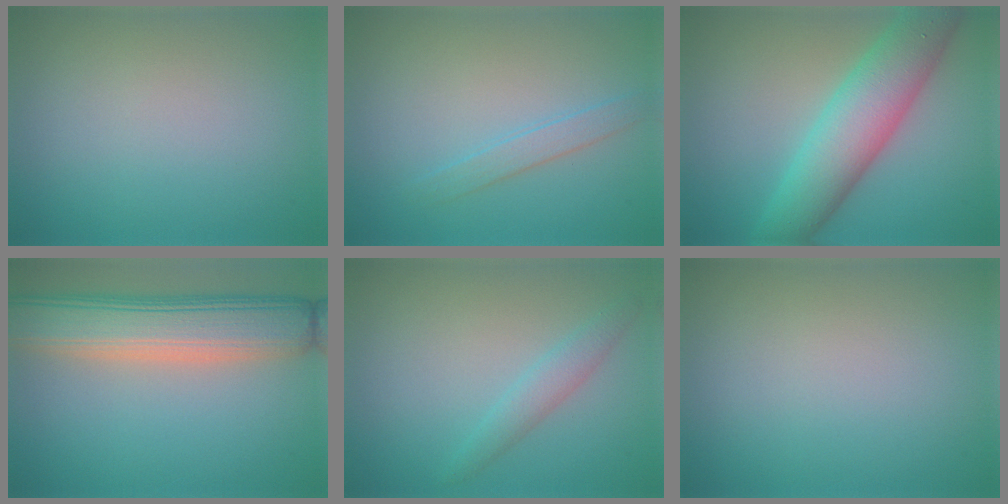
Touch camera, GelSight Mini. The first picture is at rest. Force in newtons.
{"total": 1.5, "press": 1.5, "slide": 0.1}
{"total": 7.6, "press": 7.6, "slide": 0.0}
{"total": 8.6, "press": 8.6, "slide": 0.6}
{"total": 1.9, "press": 1.9, "slide": 0.1}
{"total": 0.0}